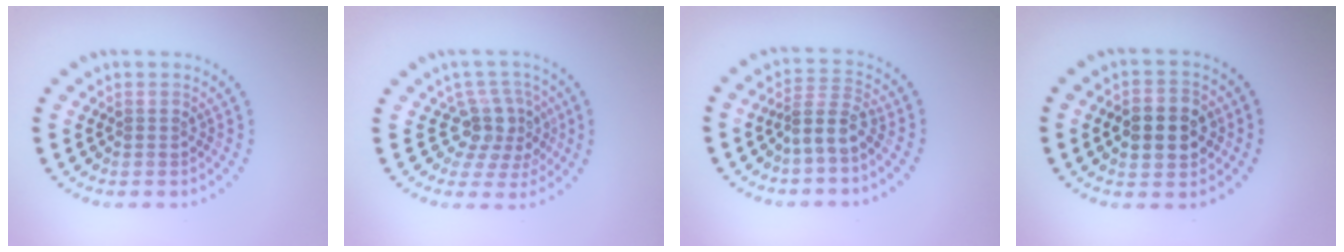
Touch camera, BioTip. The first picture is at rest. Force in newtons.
{"total": 3.7, "press": 2.8, "slide": 2.5}
{"total": 2.9, "press": 2.0, "slide": 2.0}
{"total": 5.0, "press": 5.0, "slide": 0.3}